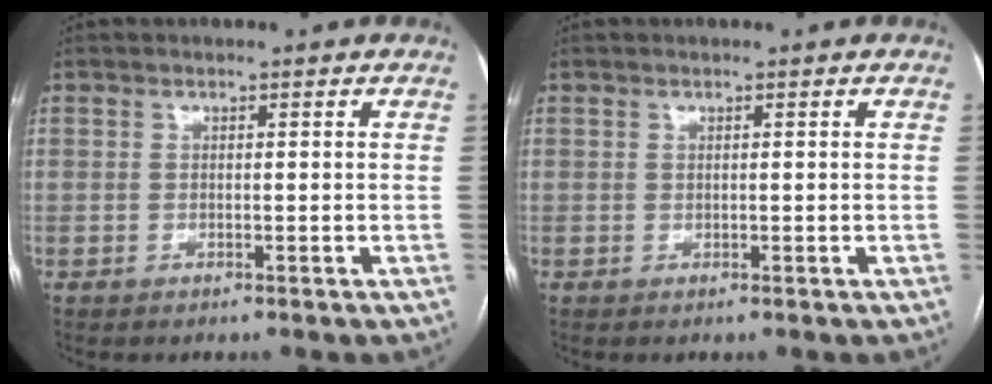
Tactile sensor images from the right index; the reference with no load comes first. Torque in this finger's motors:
{"motor_torque": [0.24, -0.10, -0.04, -0.01]}